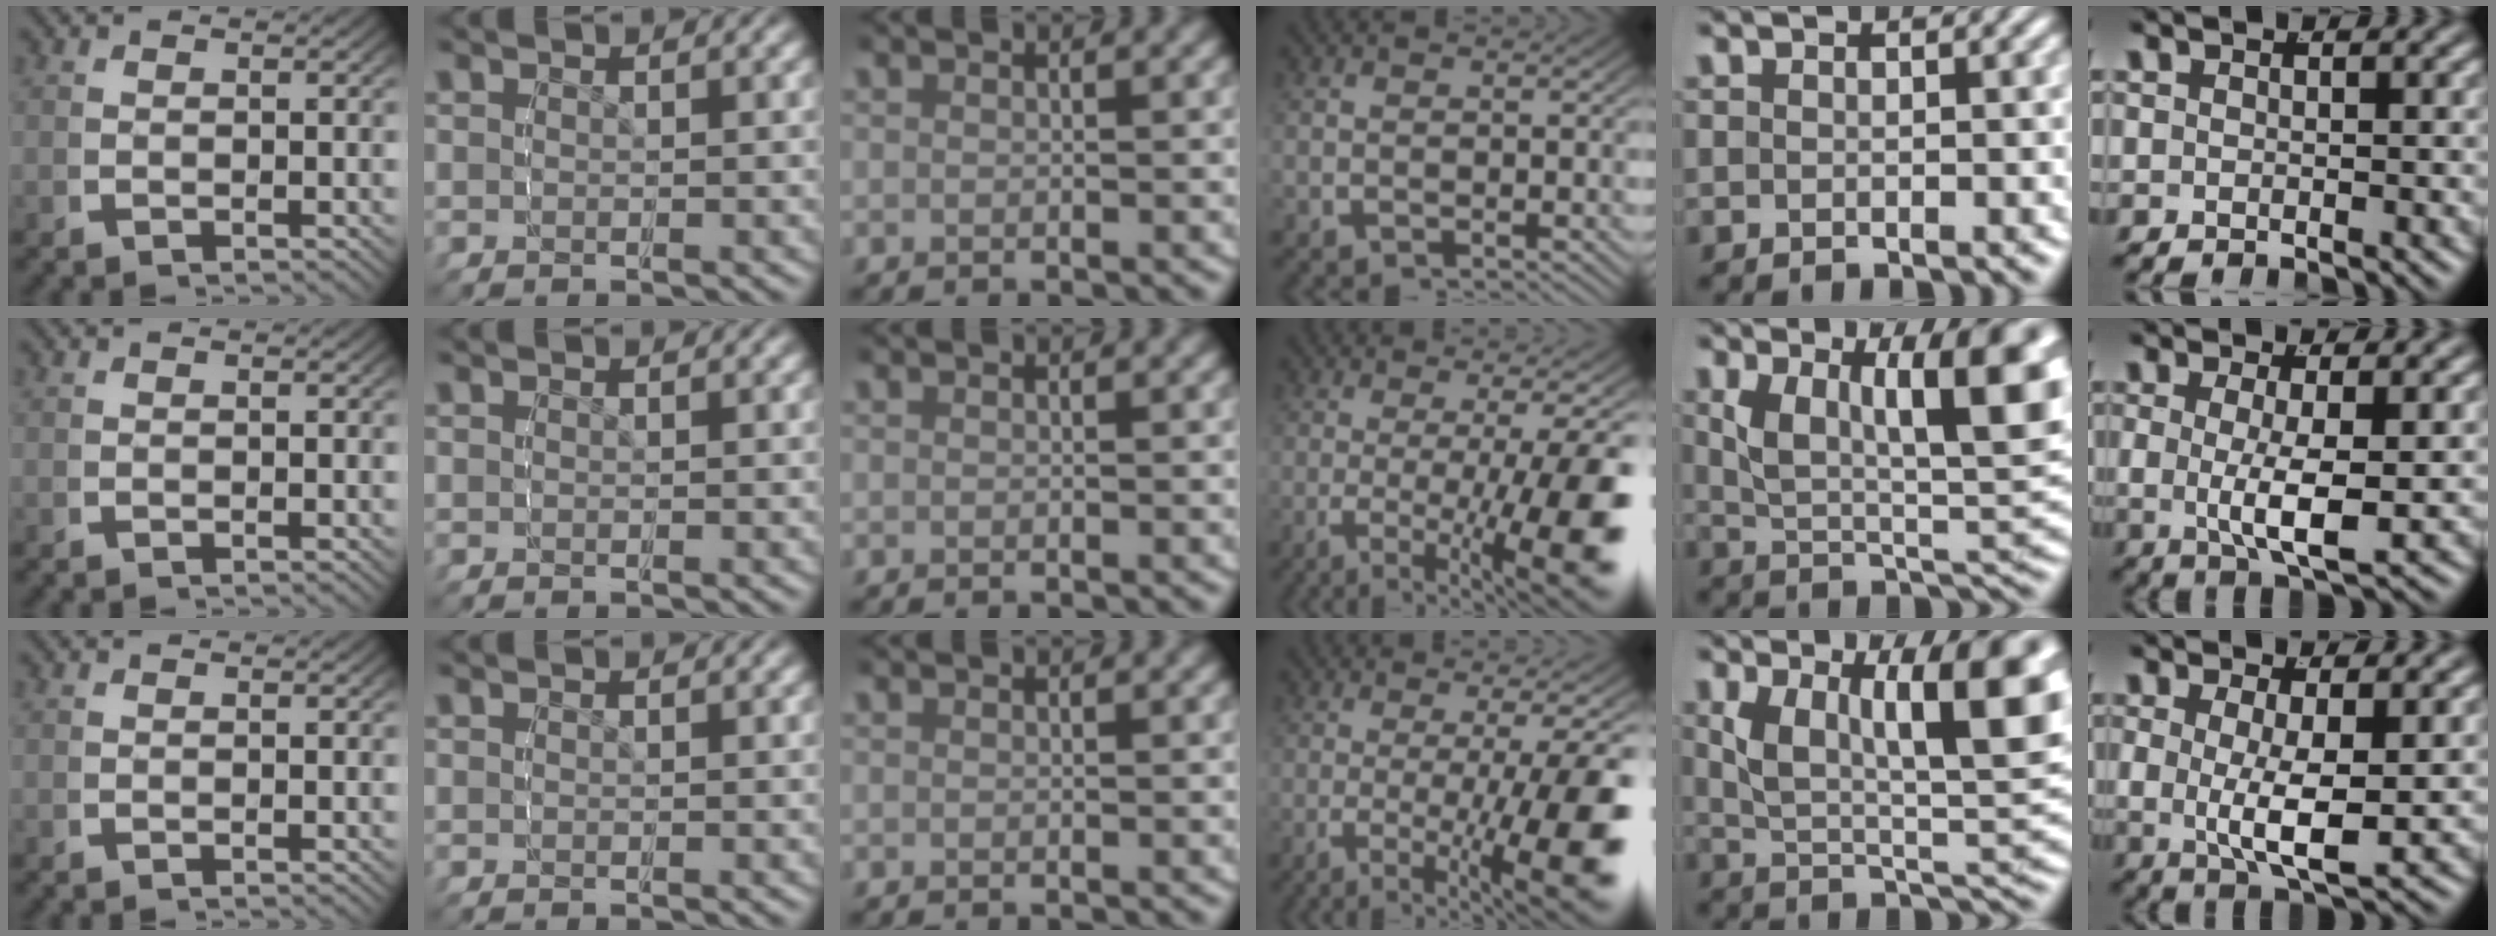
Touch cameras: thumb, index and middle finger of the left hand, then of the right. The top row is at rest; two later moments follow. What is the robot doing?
{"motion": "grasp_and_lifting", "object": "button"}